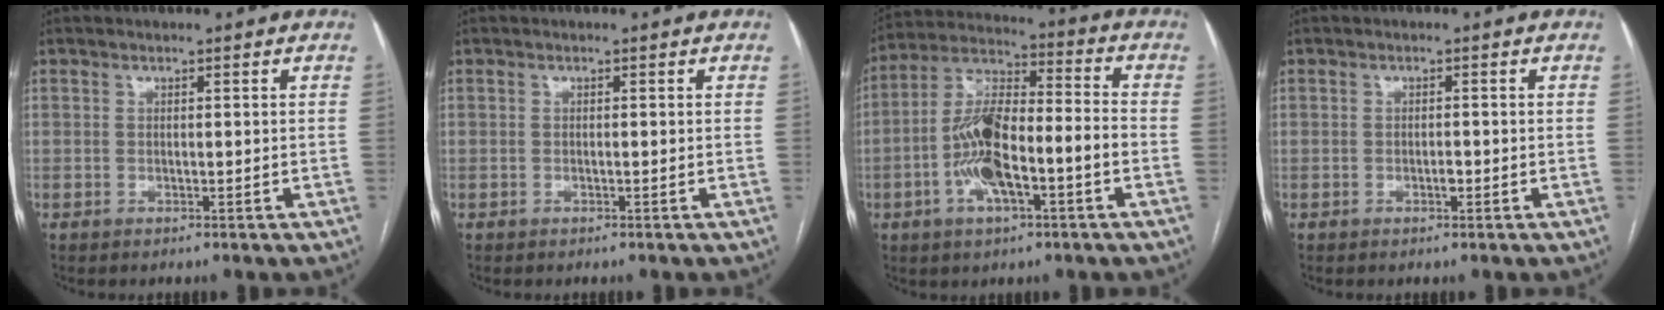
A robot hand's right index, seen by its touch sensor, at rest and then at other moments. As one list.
[{"total": 0.0}, {"total": 13.5, "force": [-3.9, 3.8, 12.3], "torque": [-0.246, 0.020, -0.070]}, {"total": 1.0, "force": [-0.4, 0.4, 0.8], "torque": [-0.015, 0.001, -0.007]}]